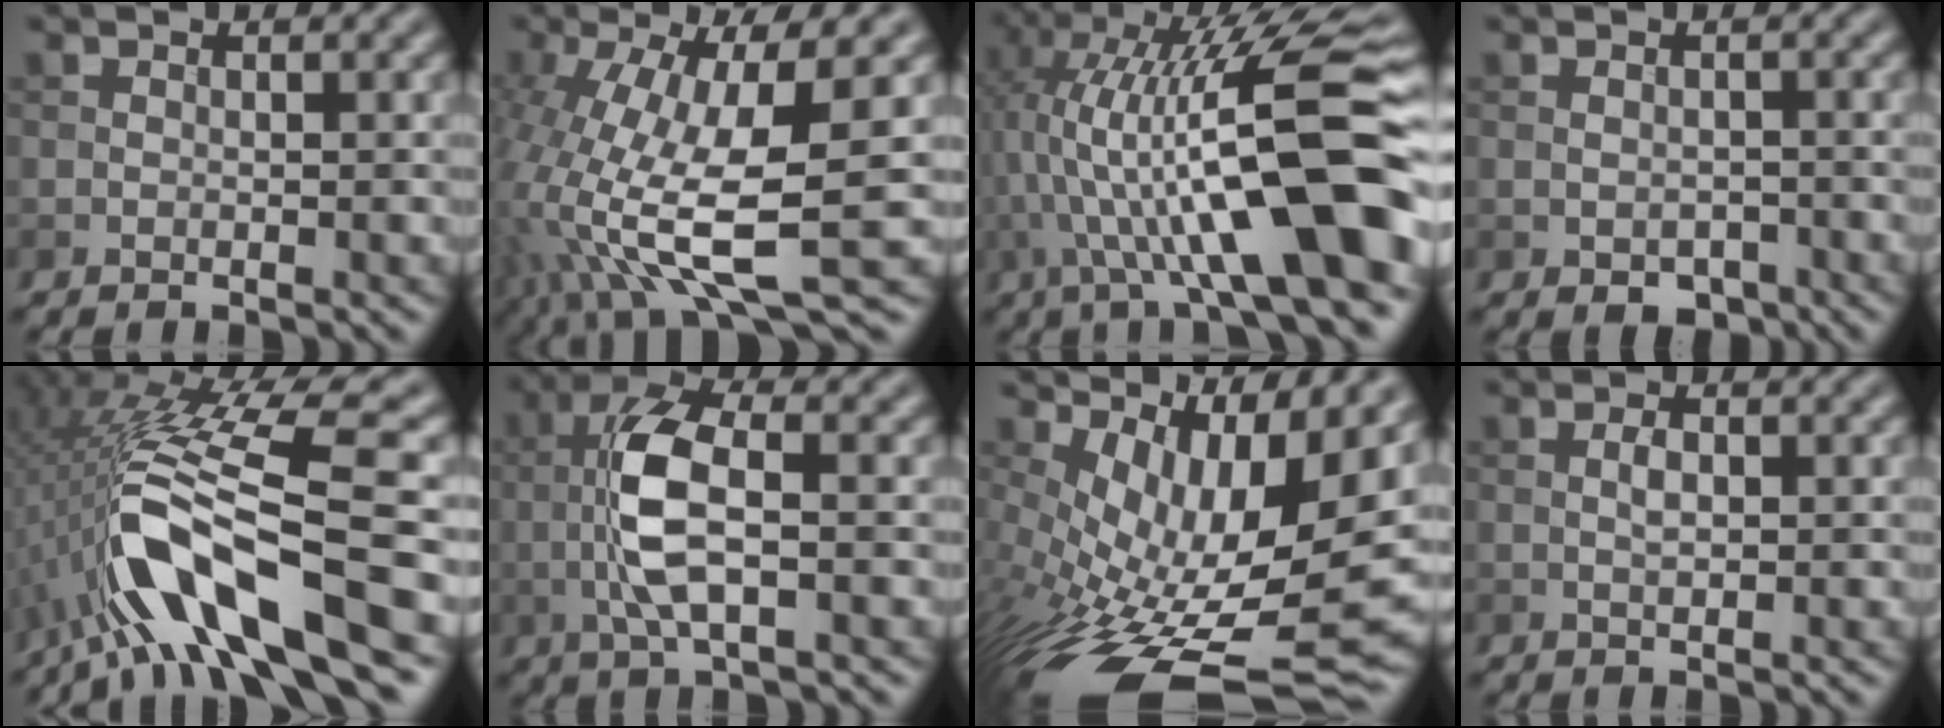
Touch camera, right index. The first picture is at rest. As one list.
[{"total": 12.9, "force": [-1.1, 4.6, 12.0], "torque": [-0.256, -0.028, -0.004]}, {"total": 15.4, "force": [-0.4, 3.5, 15.0], "torque": [-0.248, 0.031, -0.001]}, {"total": 1.8, "force": [-0.9, 1.1, 1.1], "torque": [-0.016, -0.006, -0.012]}, {"total": 12.9, "force": [-4.3, 3.2, 11.8], "torque": [-0.217, 0.011, -0.070]}, {"total": 6.8, "force": [-0.5, 2.5, 6.2], "torque": [-0.139, 0.010, -0.014]}, {"total": 15.1, "force": [-0.2, 5.7, 14.0], "torque": [-0.234, -0.025, 0.018]}, {"total": 1.3, "force": [0.1, 0.5, 1.2], "torque": [-0.024, 0.000, 0.002]}]